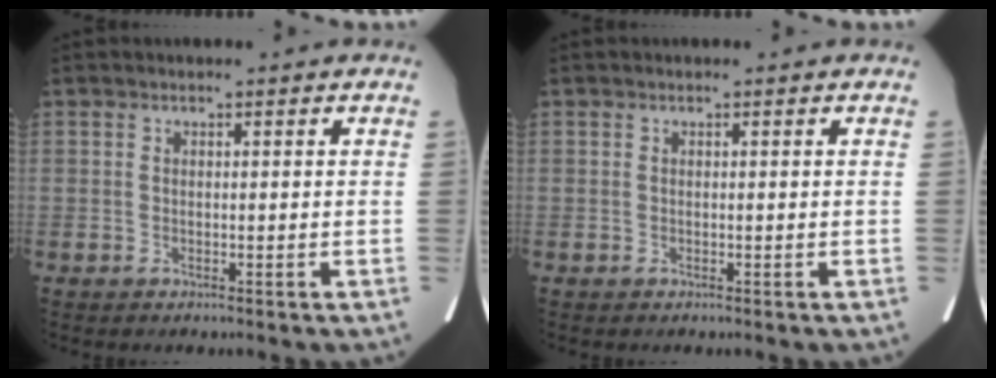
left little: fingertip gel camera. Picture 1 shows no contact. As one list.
[{"total": 0.0}]